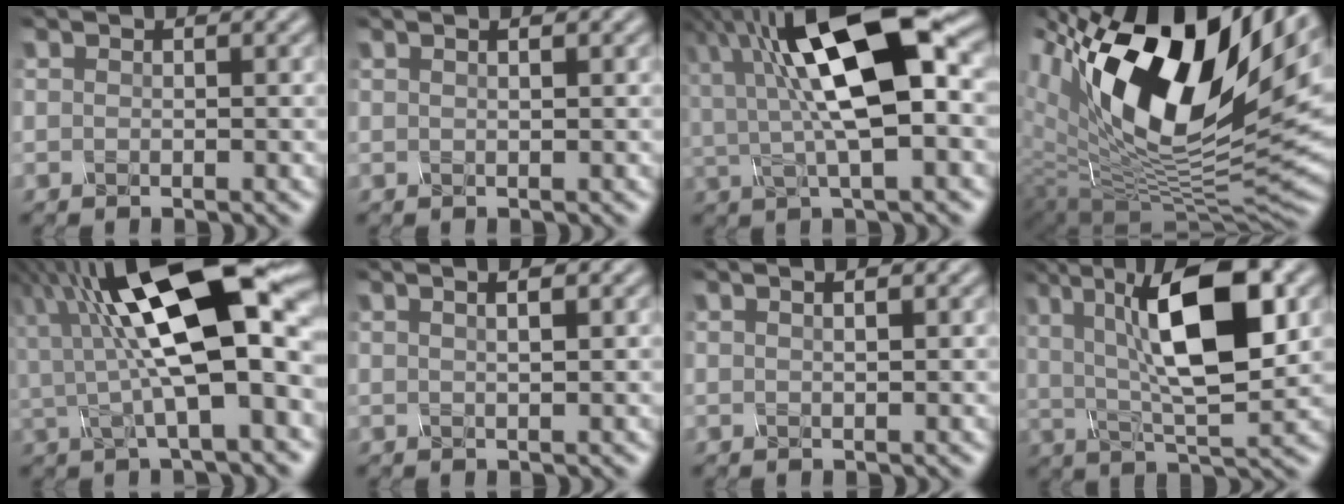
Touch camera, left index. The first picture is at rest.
{"total": 1.4, "force": [0.9, 0.5, 1.0], "torque": [-0.004, -0.004, 0.003]}
{"total": 12.8, "force": [3.0, 4.4, 11.6], "torque": [-0.200, 0.016, 0.044]}
{"total": 18.9, "force": [7.6, 8.2, 15.2], "torque": [-0.280, 0.015, 0.129]}
{"total": 14.5, "force": [3.1, 4.9, 13.2], "torque": [-0.218, 0.017, 0.042]}
{"total": 3.2, "force": [1.6, 1.4, 2.4], "torque": [-0.012, 0.020, -0.005]}
{"total": 2.1, "force": [1.1, 0.9, 1.5], "torque": [-0.007, 0.003, -0.004]}
{"total": 12.0, "force": [2.8, 4.1, 10.9], "torque": [-0.176, 0.009, 0.043]}